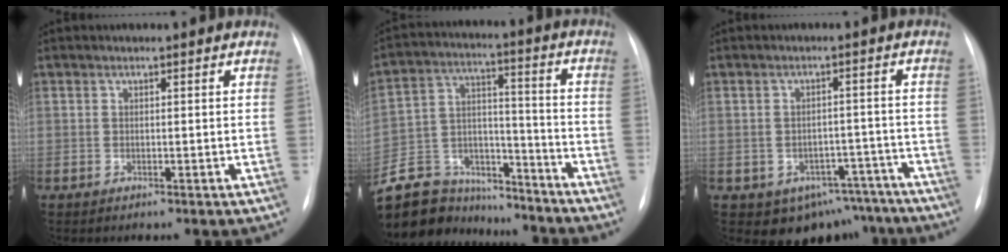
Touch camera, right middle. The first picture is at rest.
{"total": 21.4, "force": [-18.5, 9.5, 4.9], "torque": [-0.142, 0.038, -0.293]}
{"total": 9.1, "force": [-6.5, 6.1, 2.0], "torque": [-0.004, 0.027, -0.076]}